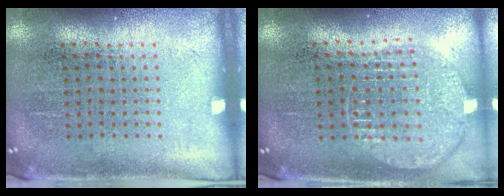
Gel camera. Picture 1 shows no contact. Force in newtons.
{"total": 1.0, "press": 1.0, "slide": 0.1}